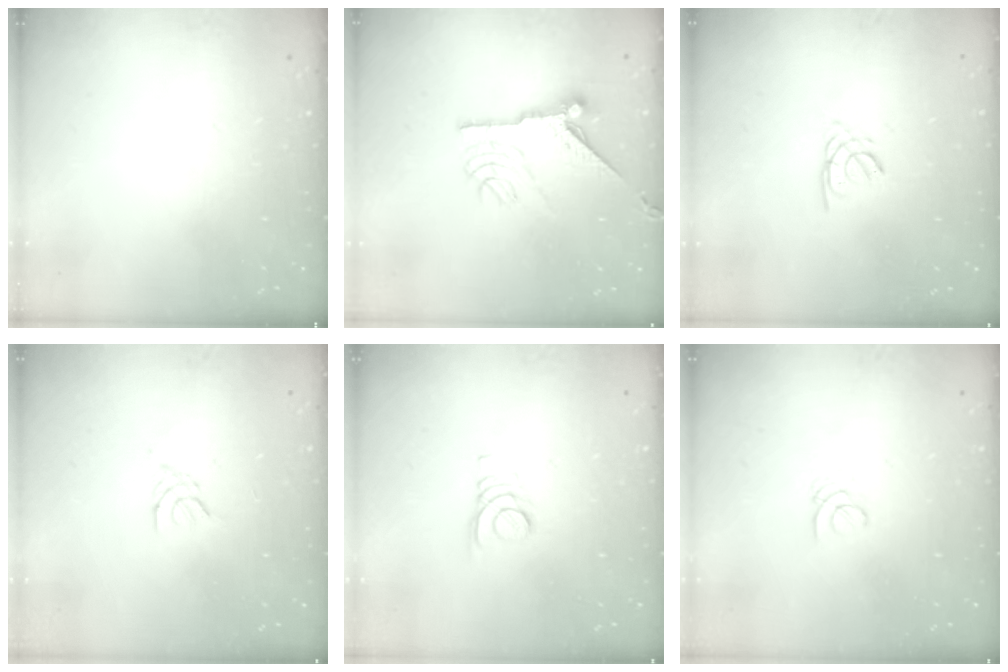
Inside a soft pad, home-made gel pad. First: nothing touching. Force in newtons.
{"total": 10.2, "press": 10.2, "slide": 0.5}
{"total": 1.6, "press": 1.5, "slide": 0.4}
{"total": 2.6, "press": 2.5, "slide": 0.6}
{"total": 2.4, "press": 2.4, "slide": 0.2}
{"total": 1.0, "press": 1.0, "slide": 0.1}